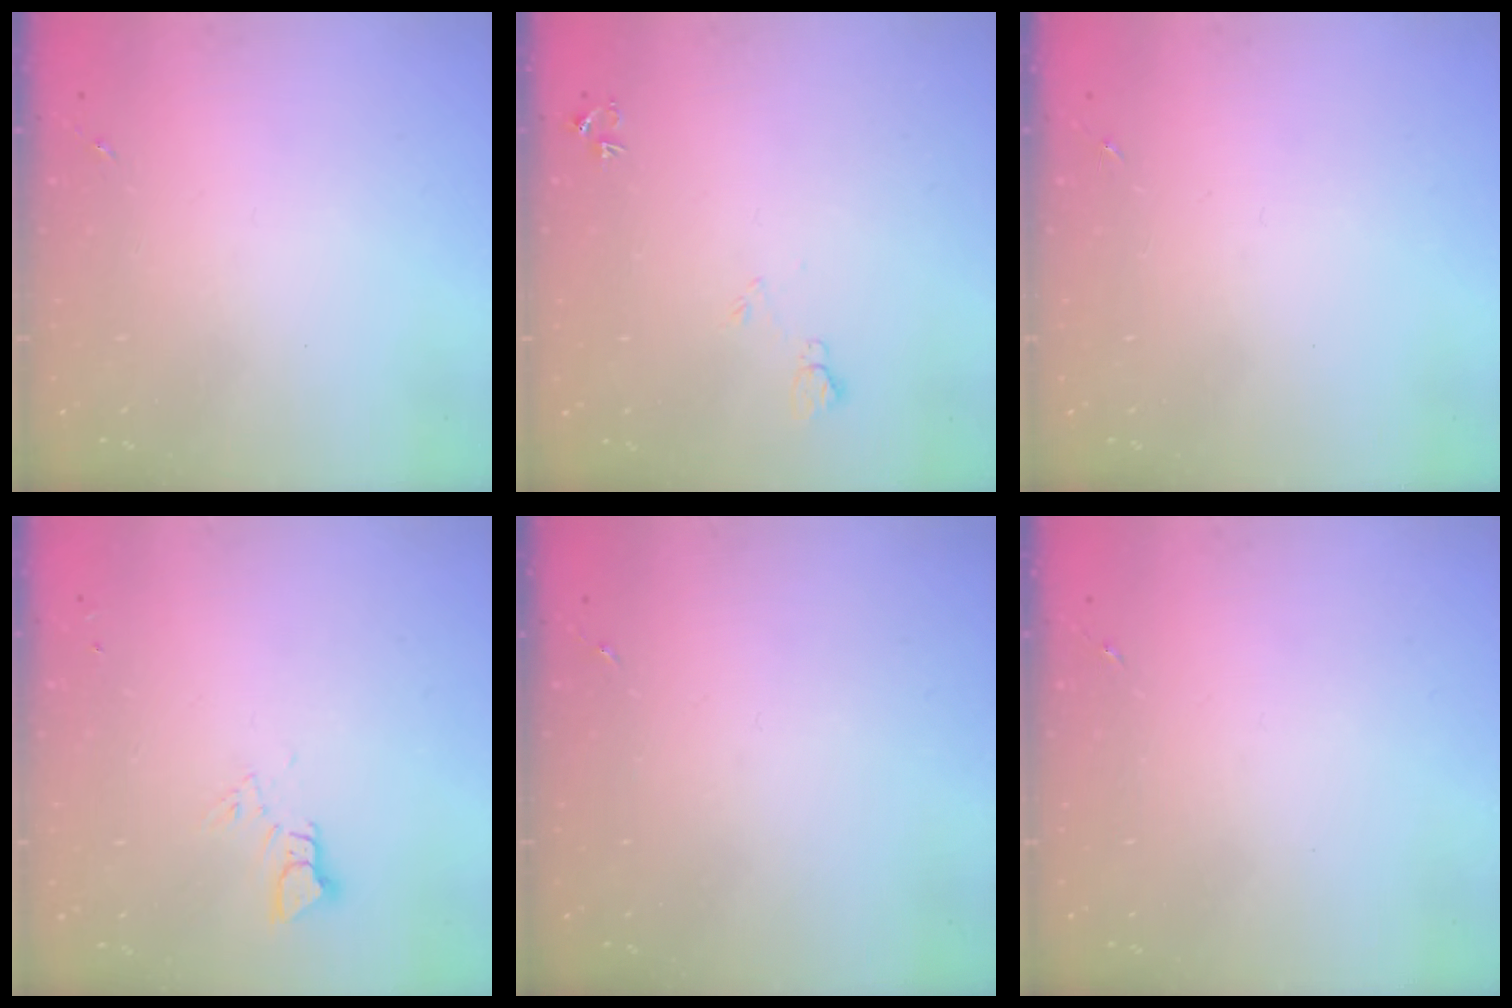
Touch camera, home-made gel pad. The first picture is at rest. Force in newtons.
{"total": 6.2, "press": 6.1, "slide": 1.2}
{"total": 0.0}
{"total": 3.4, "press": 3.4, "slide": 0.2}
{"total": 0.0}
{"total": 0.0}